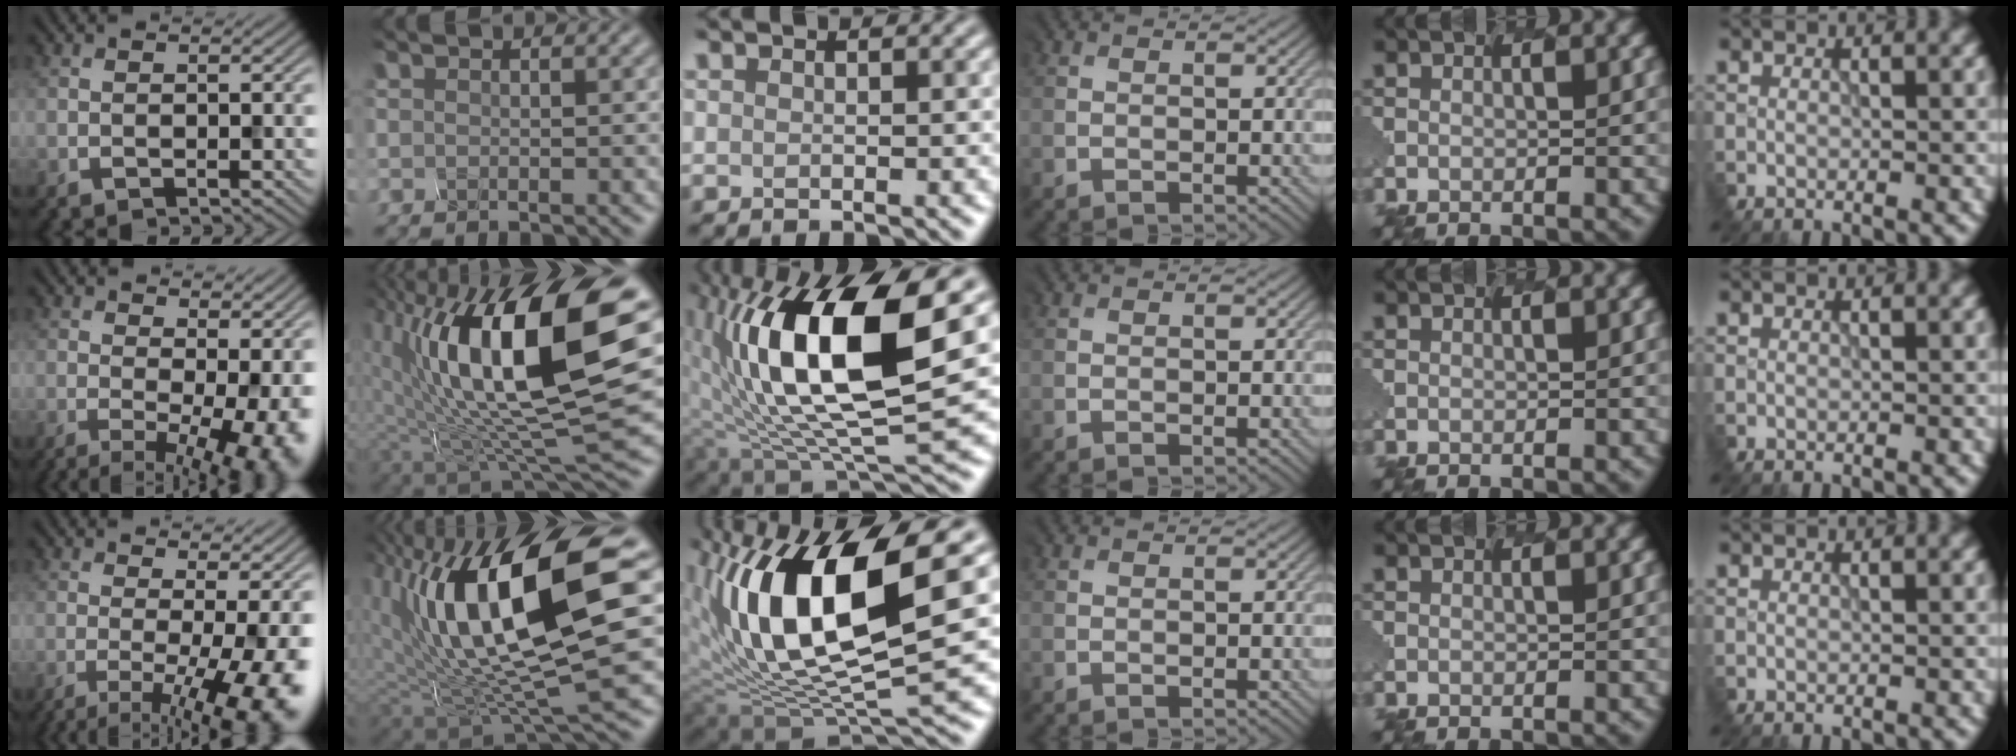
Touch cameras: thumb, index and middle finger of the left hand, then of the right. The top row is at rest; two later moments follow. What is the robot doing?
{"motion": "disassemble", "object": "hinged tin"}